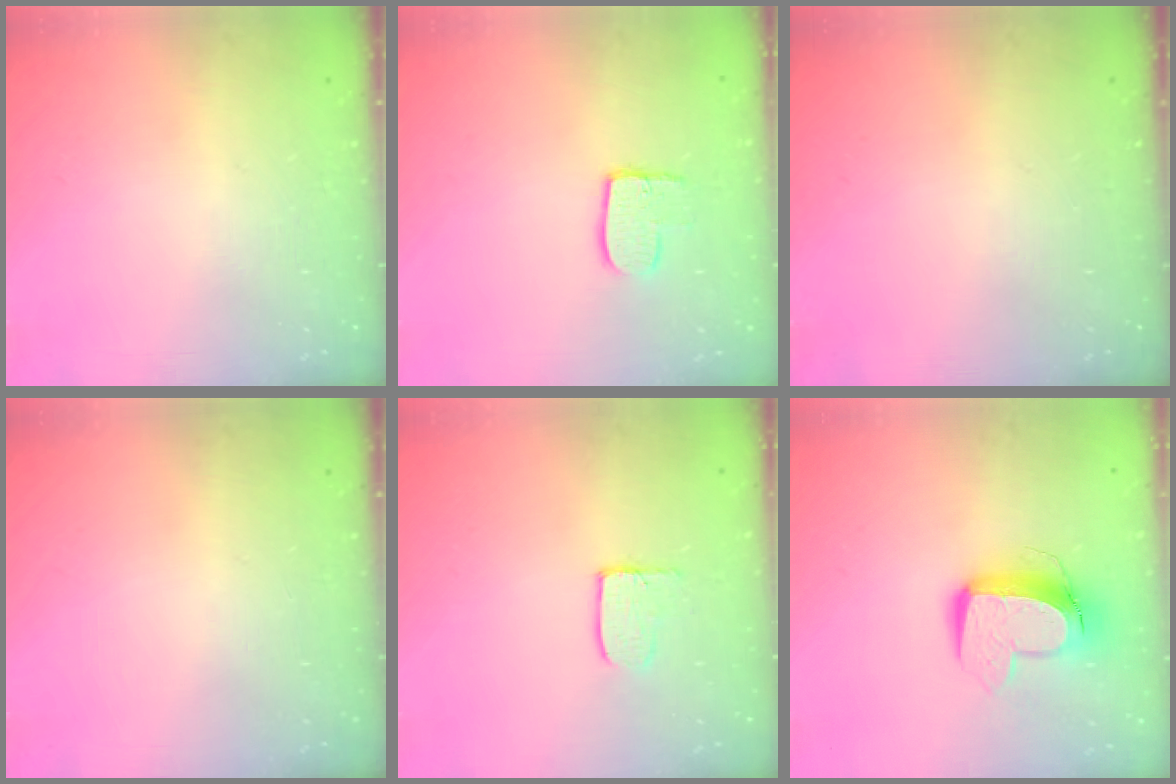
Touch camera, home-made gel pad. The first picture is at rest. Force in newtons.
{"total": 8.0, "press": 8.0, "slide": 0.7}
{"total": 0.0}
{"total": 0.0}
{"total": 3.4, "press": 3.4, "slide": 0.3}
{"total": 11.5, "press": 11.4, "slide": 1.2}